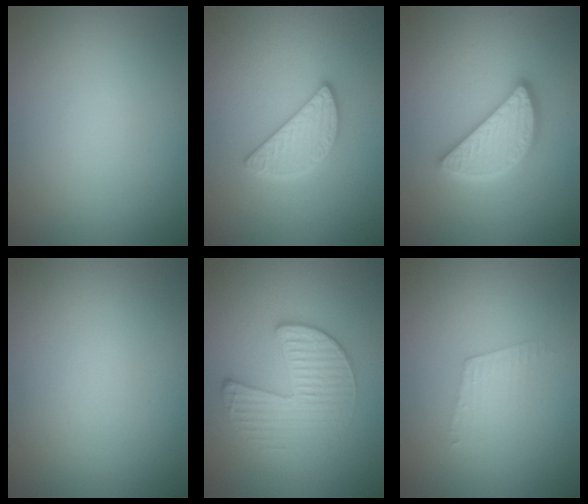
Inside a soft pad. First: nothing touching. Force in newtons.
{"total": 2.9, "press": 2.9, "slide": 0.3}
{"total": 4.7, "press": 4.6, "slide": 0.3}
{"total": 0.0}
{"total": 3.4, "press": 3.2, "slide": 1.2}
{"total": 1.7, "press": 1.7, "slide": 0.0}